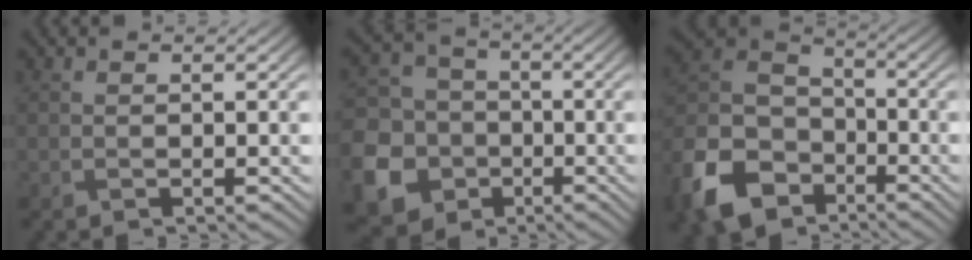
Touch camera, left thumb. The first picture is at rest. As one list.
[{"total": 15.2, "force": [-5.3, 13.3, 5.0], "torque": [-0.186, -0.050, -0.112]}, {"total": 14.6, "force": [-8.4, 9.6, 7.2], "torque": [-0.205, -0.034, -0.177]}]